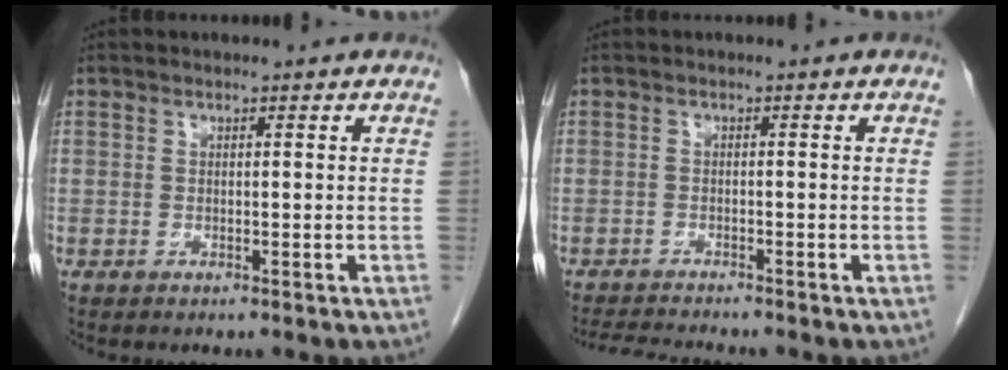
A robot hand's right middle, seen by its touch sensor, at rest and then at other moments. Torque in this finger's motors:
{"motor_torque": [0.36, -0.33, -0.03, -0.01]}